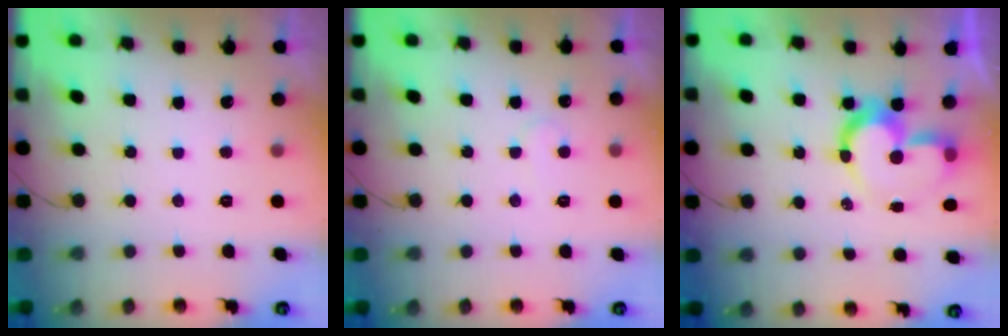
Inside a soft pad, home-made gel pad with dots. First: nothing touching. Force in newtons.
{"total": 5.4, "press": 5.4, "slide": 0.4}
{"total": 11.0, "press": 10.9, "slide": 1.4}